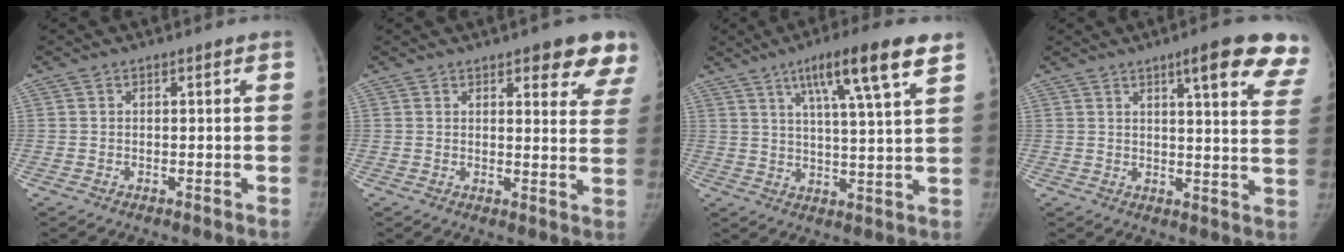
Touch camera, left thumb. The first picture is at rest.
{"total": 11.0, "force": [7.4, 3.7, 7.2], "torque": [-0.042, -0.032, 0.075]}
{"total": 13.6, "force": [7.6, 1.5, 11.2], "torque": [-0.176, -0.023, 0.117]}
{"total": 16.2, "force": [10.6, 2.9, 11.9], "torque": [-0.125, -0.039, 0.119]}